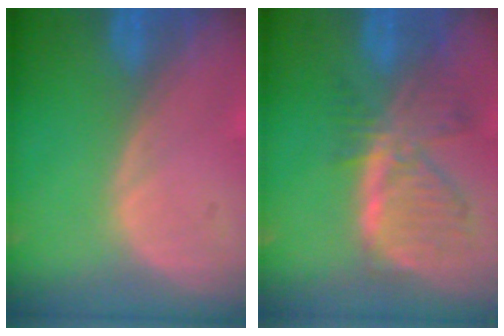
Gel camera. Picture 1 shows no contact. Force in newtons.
{"total": 7.7, "press": 6.8, "slide": 3.5}